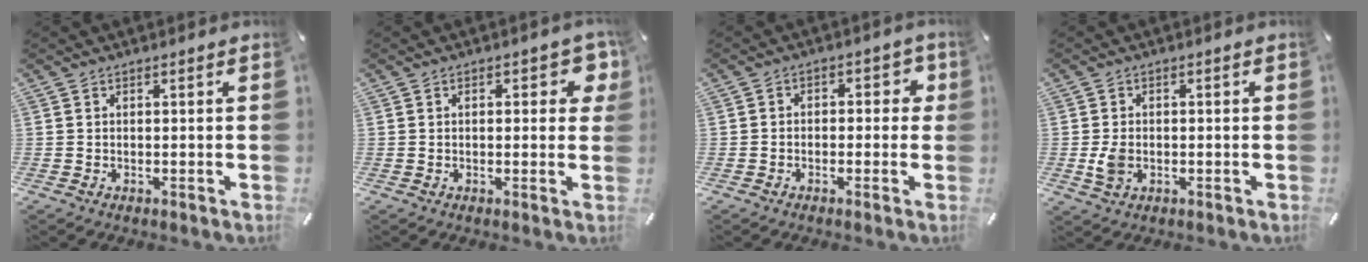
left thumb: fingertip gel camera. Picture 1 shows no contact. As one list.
[{"total": 5.0, "force": [1.6, 2.7, 3.9], "torque": [-0.041, -0.002, 0.019]}, {"total": 4.5, "force": [-0.8, 3.6, 2.6], "torque": [-0.035, 0.013, -0.021]}, {"total": 3.9, "force": [-0.5, 2.9, 2.5], "torque": [-0.050, -0.003, -0.013]}]